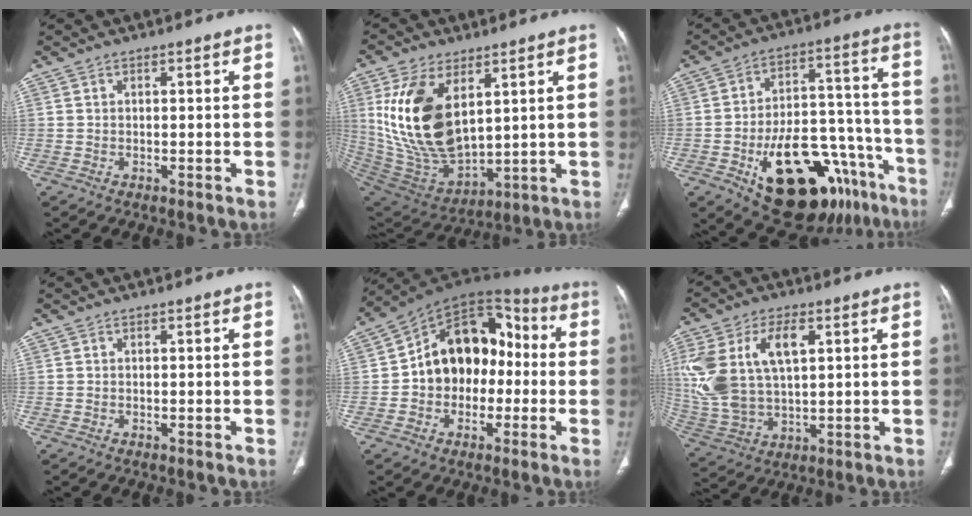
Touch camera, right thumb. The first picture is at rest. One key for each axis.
{"total": 20.4, "fx": 5.8, "fy": 11.1, "fz": 16.0, "tx": -0.302, "ty": -0.030, "tz": 0.131}
{"total": 27.0, "fx": -13.8, "fy": 13.9, "fz": 18.5, "tx": -0.204, "ty": 0.087, "tz": -0.190}
{"total": 0.0}
{"total": 17.1, "fx": -1.0, "fy": 12.6, "fz": 11.6, "tx": -0.129, "ty": 0.053, "tz": -0.027}
{"total": 18.2, "fx": 5.0, "fy": 10.3, "fz": 14.2, "tx": -0.300, "ty": 0.000, "tz": 0.102}